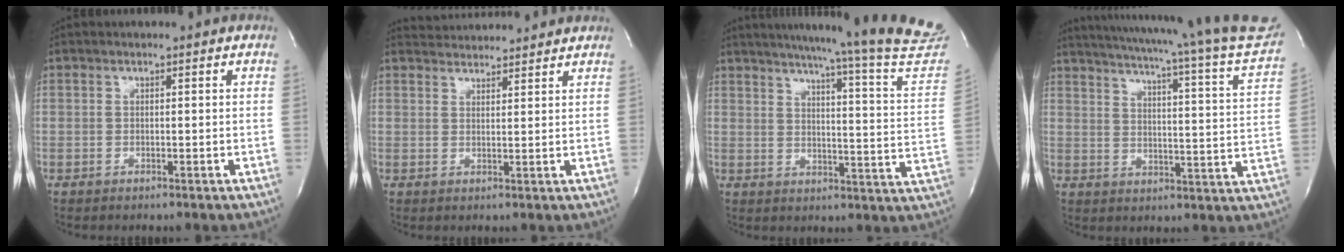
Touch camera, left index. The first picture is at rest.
{"total": 6.3, "force": [6.2, 0.6, 0.6], "torque": [-0.015, 0.028, 0.087]}
{"total": 26.9, "force": [24.1, -1.2, 11.7], "torque": [-0.173, -0.104, 0.285]}
{"total": 26.6, "force": [23.2, -0.2, 13.0], "torque": [-0.199, -0.065, 0.282]}